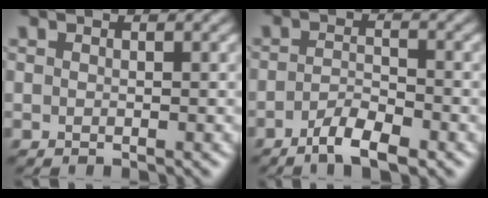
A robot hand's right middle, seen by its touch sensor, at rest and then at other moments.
{"total": 3.4, "force": [-2.2, 1.0, 2.5], "torque": [-0.048, 0.001, -0.042]}